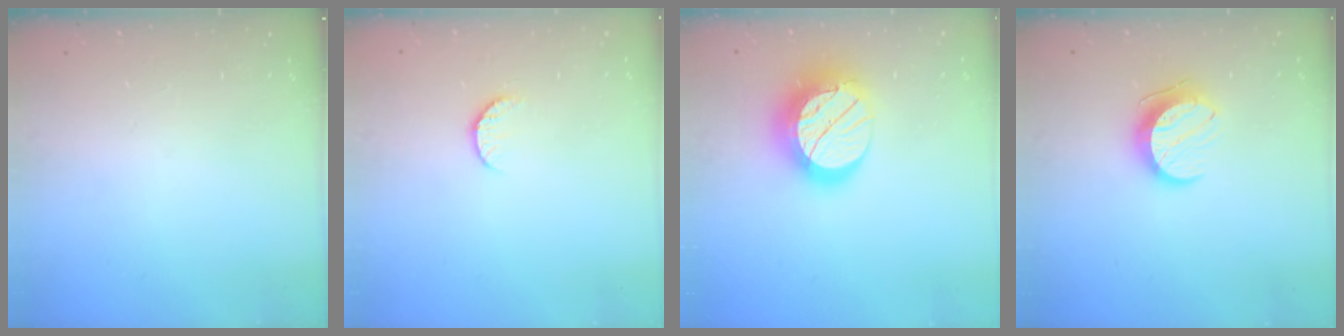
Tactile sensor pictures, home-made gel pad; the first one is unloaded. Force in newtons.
{"total": 5.2, "press": 5.2, "slide": 0.4}
{"total": 16.5, "press": 16.5, "slide": 0.9}
{"total": 10.4, "press": 10.4, "slide": 0.9}